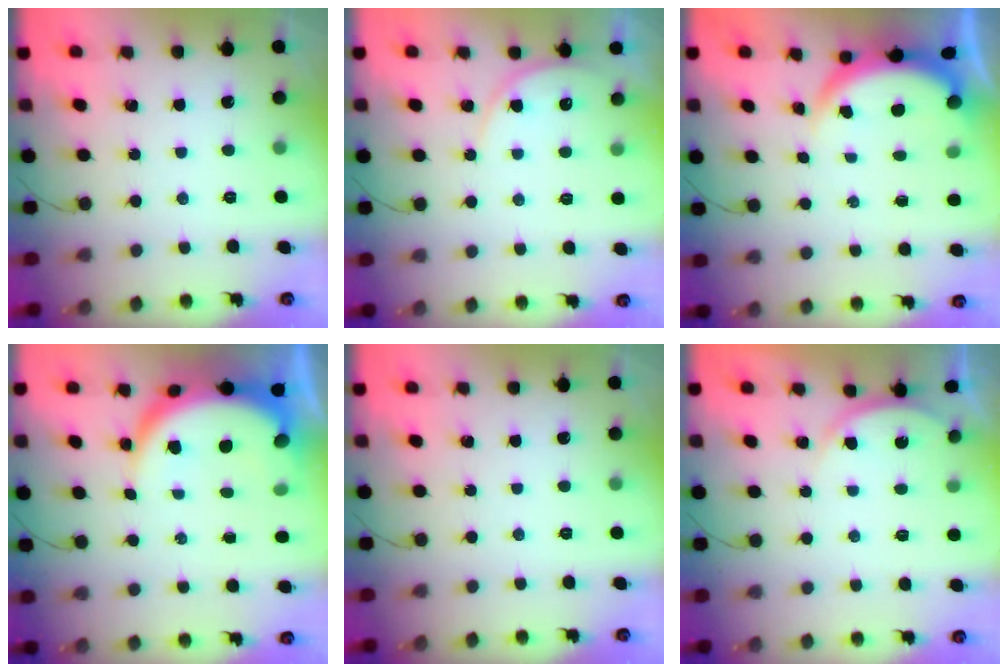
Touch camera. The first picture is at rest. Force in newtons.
{"total": 5.8, "press": 5.8, "slide": 0.4}
{"total": 3.9, "press": 3.9, "slide": 0.2}
{"total": 10.0, "press": 10.0, "slide": 1.1}
{"total": 0.0}
{"total": 3.1, "press": 3.1, "slide": 0.5}